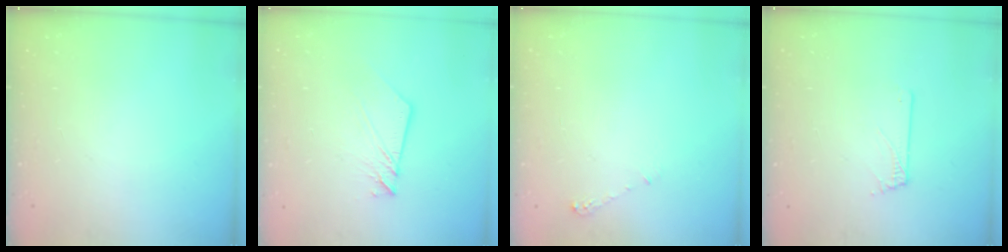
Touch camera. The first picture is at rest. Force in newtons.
{"total": 6.2, "press": 6.2, "slide": 0.7}
{"total": 3.2, "press": 3.2, "slide": 0.5}
{"total": 0.0}